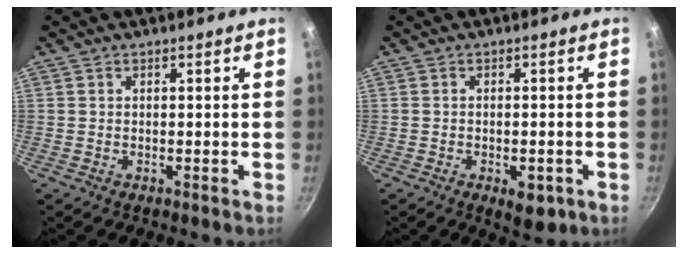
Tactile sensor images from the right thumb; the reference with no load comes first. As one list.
[{"total": 5.2, "force": [-2.1, 2.6, 4.0], "torque": [-0.040, 0.008, -0.022]}]